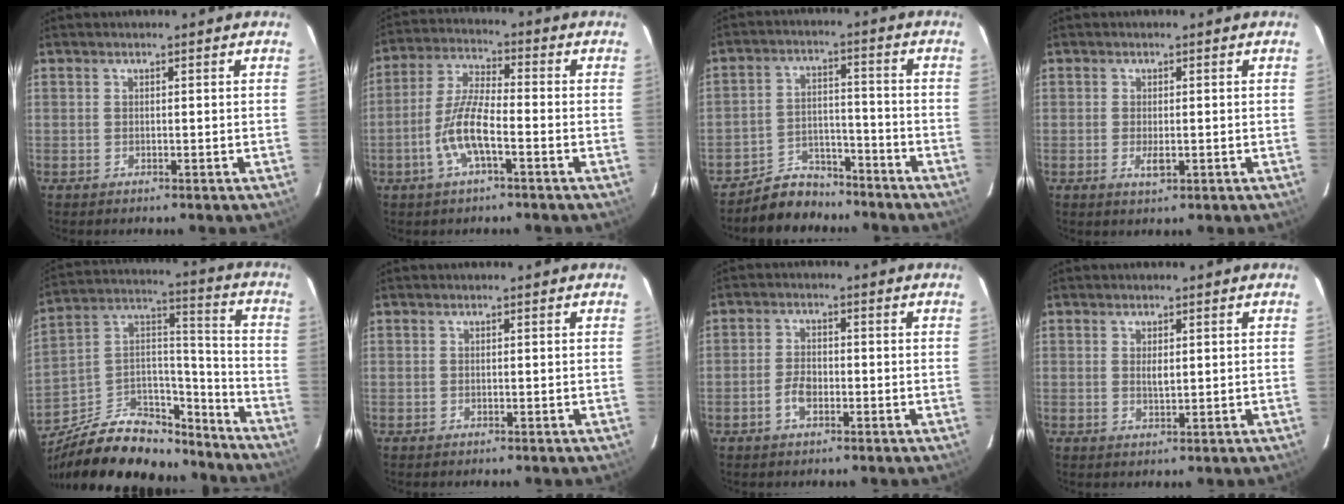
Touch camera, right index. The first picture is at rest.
{"total": 8.8, "force": [-3.5, 2.1, 7.8], "torque": [-0.165, 0.002, -0.068]}
{"total": 8.5, "force": [-7.5, 3.9, 0.7], "torque": [-0.036, 0.025, -0.118]}
{"total": 2.3, "force": [-0.6, 0.9, 2.1], "torque": [-0.038, -0.005, -0.010]}
{"total": 23.8, "force": [-17.5, 11.6, 11.3], "torque": [-0.230, 0.059, -0.259]}
{"total": 0.0}
{"total": 3.6, "force": [-1.7, 1.9, 2.5], "torque": [-0.054, 0.004, -0.032]}
{"total": 1.9, "force": [0.4, 0.9, 1.6], "torque": [-0.028, -0.001, 0.009]}